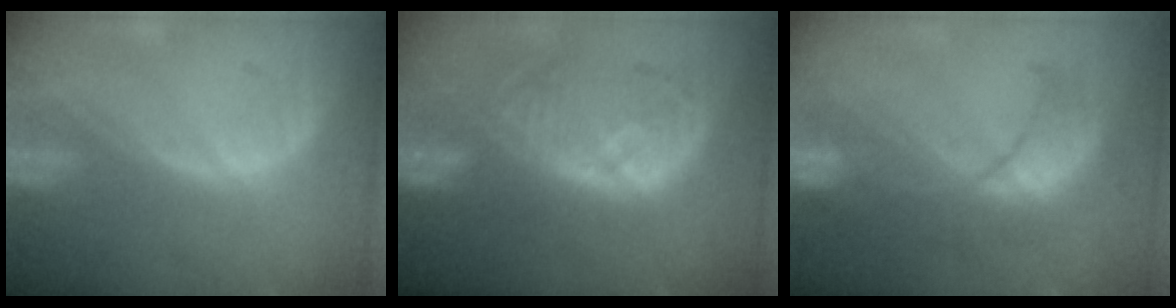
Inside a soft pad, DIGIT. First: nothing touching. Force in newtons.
{"total": 9.4, "press": 8.9, "slide": 3.2}
{"total": 8.1, "press": 8.1, "slide": 0.7}